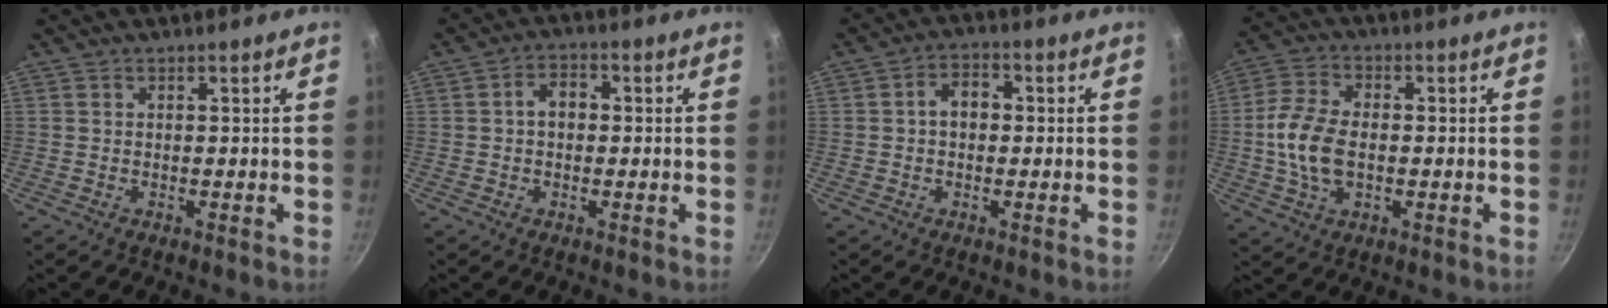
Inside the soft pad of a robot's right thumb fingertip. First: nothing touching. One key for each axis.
{"total": 4.2, "fx": 0.1, "fy": 3.1, "fz": 2.9, "tx": -0.025, "ty": 0.011, "tz": -0.004}
{"total": 4.8, "fx": 0.1, "fy": 3.5, "fz": 3.3, "tx": -0.027, "ty": 0.013, "tz": -0.004}
{"total": 10.4, "fx": -0.8, "fy": 6.3, "fz": 8.2, "tx": -0.159, "ty": 0.016, "tz": -0.021}